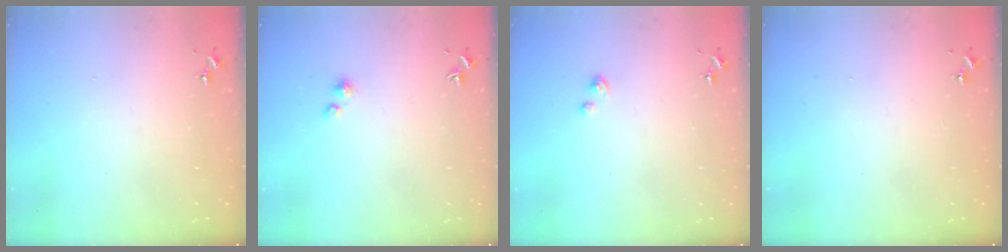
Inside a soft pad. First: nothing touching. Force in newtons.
{"total": 2.2, "press": 2.2, "slide": 0.2}
{"total": 2.8, "press": 2.8, "slide": 0.3}
{"total": 0.0}